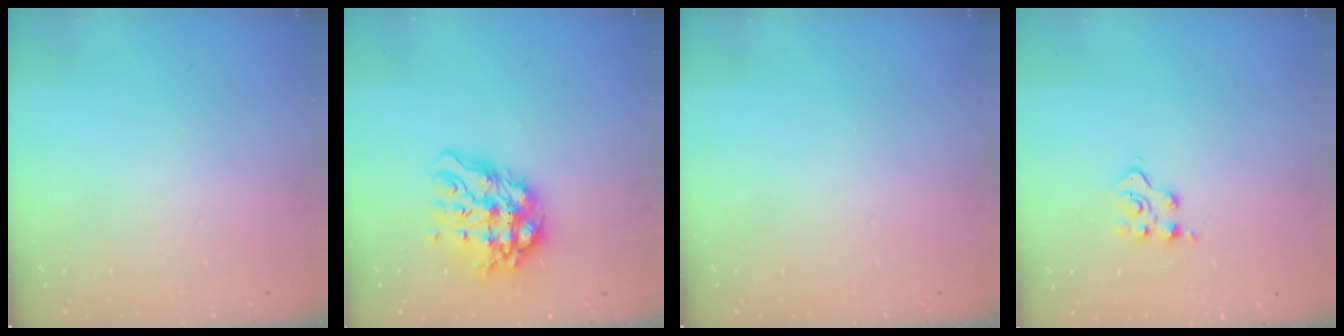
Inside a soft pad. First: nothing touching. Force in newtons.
{"total": 13.0, "press": 12.9, "slide": 1.5}
{"total": 0.0}
{"total": 4.2, "press": 4.2, "slide": 0.6}